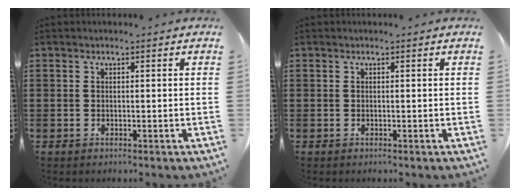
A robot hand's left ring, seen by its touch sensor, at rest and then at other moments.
{"total": 0.0}